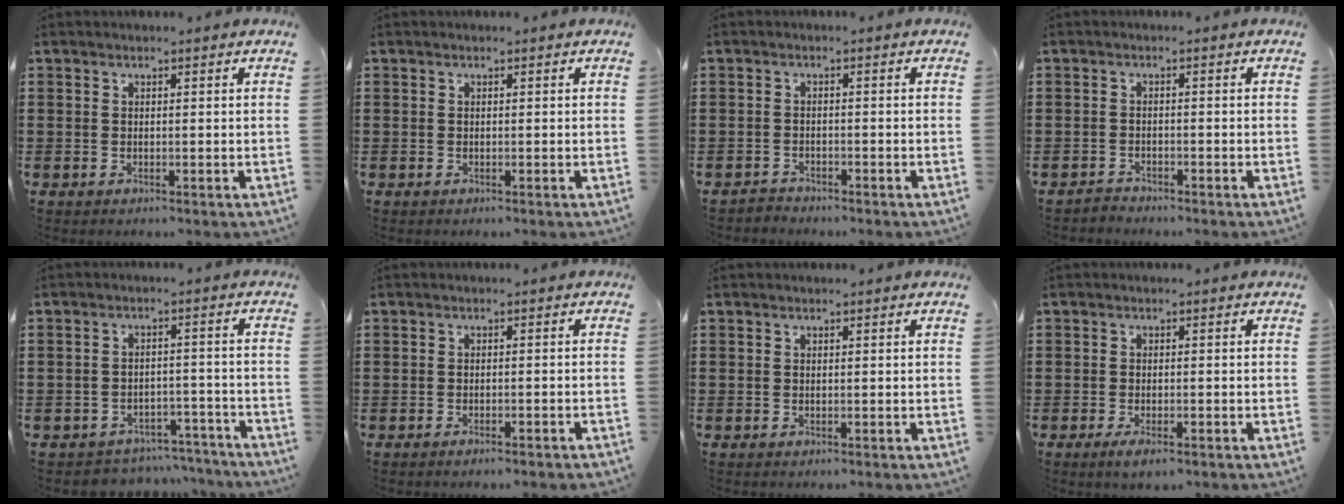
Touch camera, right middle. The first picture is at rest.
{"total": 0.0}
{"total": 1.6, "force": [-1.6, 0.4, -0.1], "torque": [-0.002, 0.003, -0.035]}
{"total": 1.7, "force": [-1.6, 0.3, -0.1], "torque": [-0.003, 0.003, -0.037]}
{"total": 4.1, "force": [-4.0, 0.9, -0.2], "torque": [-0.003, 0.007, -0.086]}
{"total": 1.3, "force": [-1.2, 0.1, 0.5], "torque": [-0.010, 0.000, -0.023]}
{"total": 0.0}
{"total": 2.0, "force": [-1.3, 0.6, 1.4], "torque": [-0.033, -0.001, -0.028]}